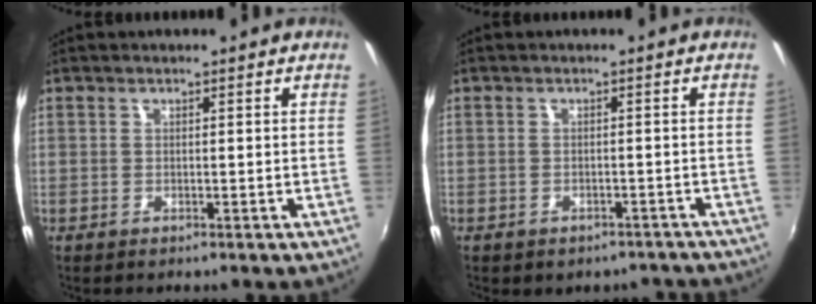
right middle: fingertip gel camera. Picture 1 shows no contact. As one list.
[{"total": 6.6, "force": [-5.6, 3.1, 1.8], "torque": [-0.037, 0.001, -0.055]}]